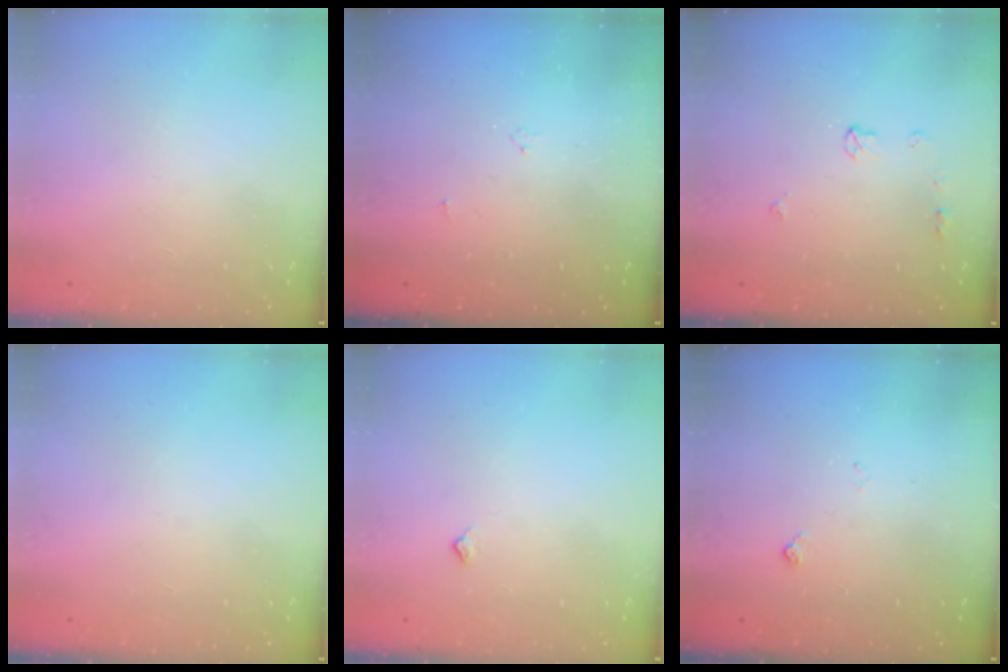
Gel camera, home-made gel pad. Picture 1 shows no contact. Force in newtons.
{"total": 2.7, "press": 2.7, "slide": 0.5}
{"total": 4.5, "press": 4.5, "slide": 0.6}
{"total": 0.0}
{"total": 4.1, "press": 4.1, "slide": 0.4}
{"total": 5.4, "press": 5.4, "slide": 0.7}